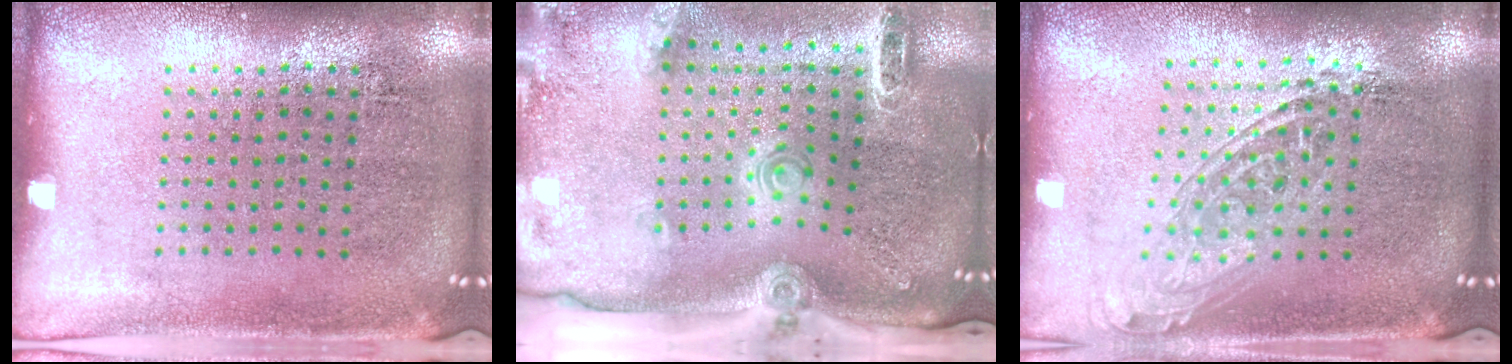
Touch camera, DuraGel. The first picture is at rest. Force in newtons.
{"total": 2.8, "press": 2.1, "slide": 1.9}
{"total": 1.7, "press": 1.4, "slide": 1.0}